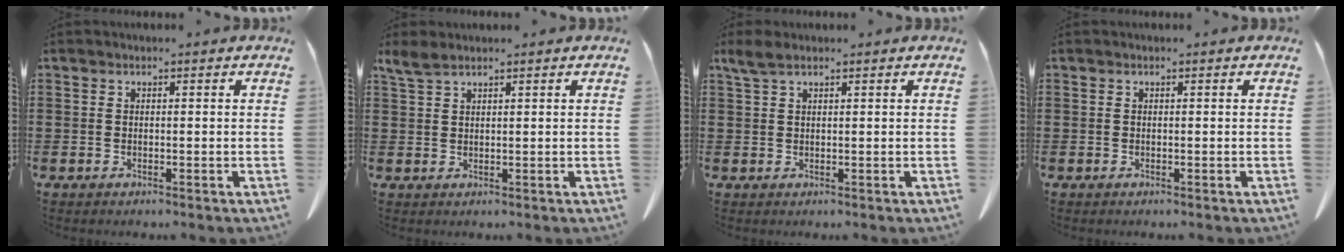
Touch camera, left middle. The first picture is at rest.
{"total": 2.6, "force": [1.9, 0.7, 1.7], "torque": [-0.038, 0.002, 0.035]}
{"total": 2.5, "force": [1.5, 0.8, 1.8], "torque": [-0.039, 0.004, 0.027]}
{"total": 0.0}